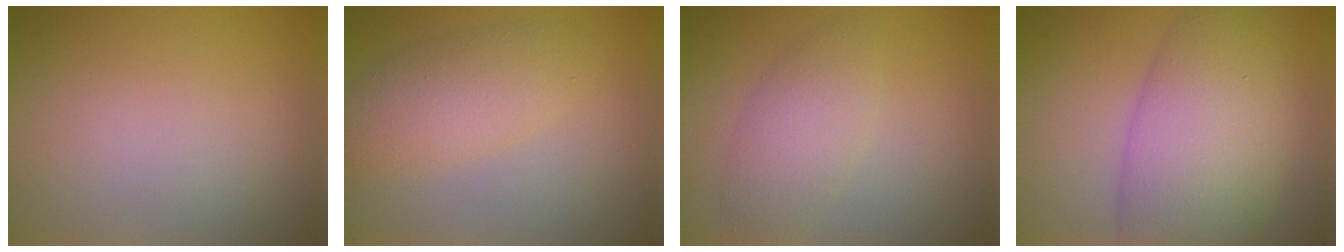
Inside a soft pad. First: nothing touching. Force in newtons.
{"total": 3.9, "press": 3.9, "slide": 0.1}
{"total": 3.4, "press": 3.4, "slide": 0.1}
{"total": 10.1, "press": 10.1, "slide": 0.3}